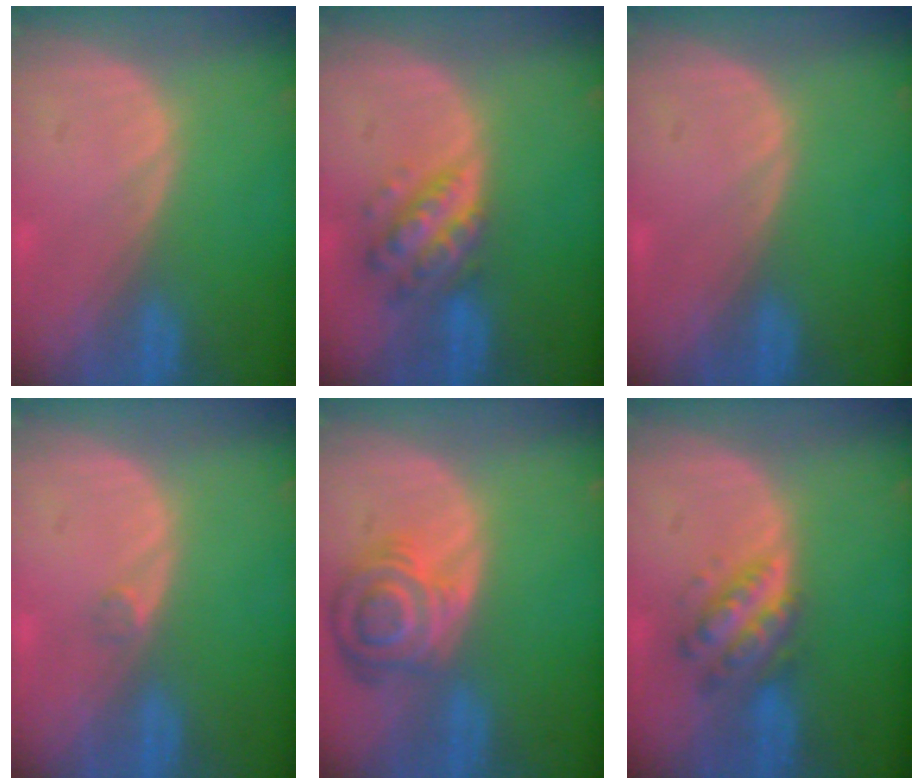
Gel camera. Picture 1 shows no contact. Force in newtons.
{"total": 6.4, "press": 5.7, "slide": 2.8}
{"total": 0.0}
{"total": 0.9, "press": 0.8, "slide": 0.5}
{"total": 8.2, "press": 7.3, "slide": 3.8}
{"total": 5.5, "press": 5.5, "slide": 0.2}